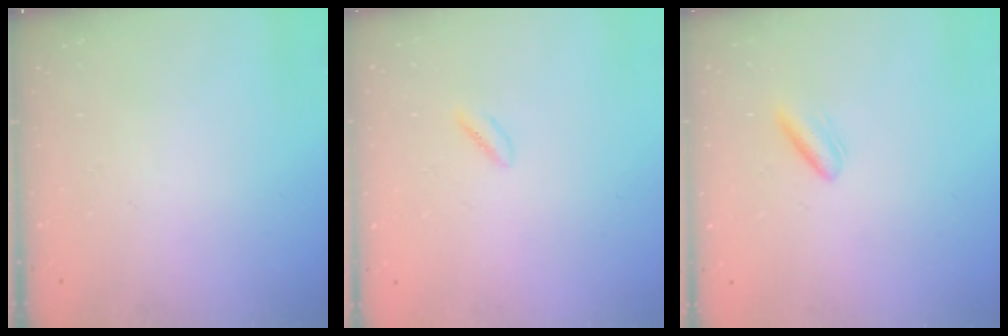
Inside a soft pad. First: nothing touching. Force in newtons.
{"total": 1.7, "press": 1.4, "slide": 1.0}
{"total": 4.4, "press": 4.2, "slide": 1.4}